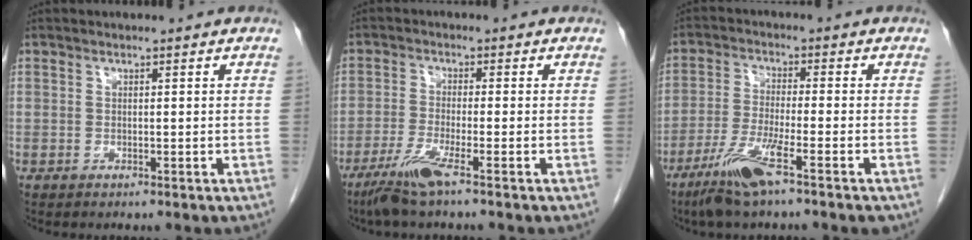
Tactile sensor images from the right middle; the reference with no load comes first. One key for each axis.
{"total": 5.2, "fx": -3.5, "fy": -0.4, "fz": 3.9, "tx": -0.081, "ty": -0.016, "tz": -0.074}
{"total": 8.1, "fx": -5.0, "fy": -0.1, "fz": 6.4, "tx": -0.133, "ty": -0.020, "tz": -0.097}